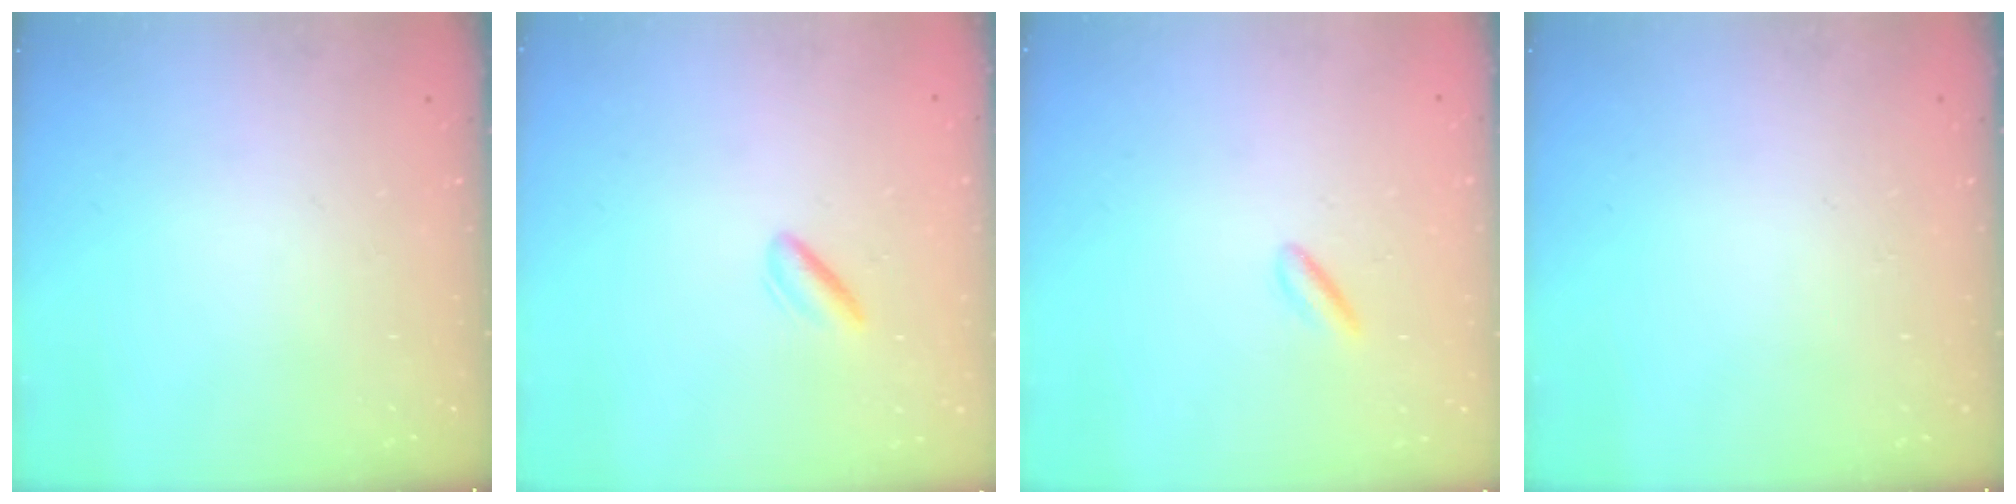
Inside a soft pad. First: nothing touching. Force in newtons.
{"total": 1.4, "press": 1.2, "slide": 0.6}
{"total": 2.2, "press": 2.1, "slide": 0.8}
{"total": 0.0}